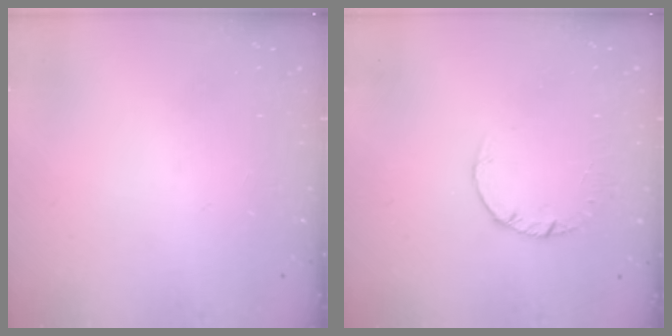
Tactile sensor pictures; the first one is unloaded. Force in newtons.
{"total": 2.5, "press": 2.5, "slide": 0.2}